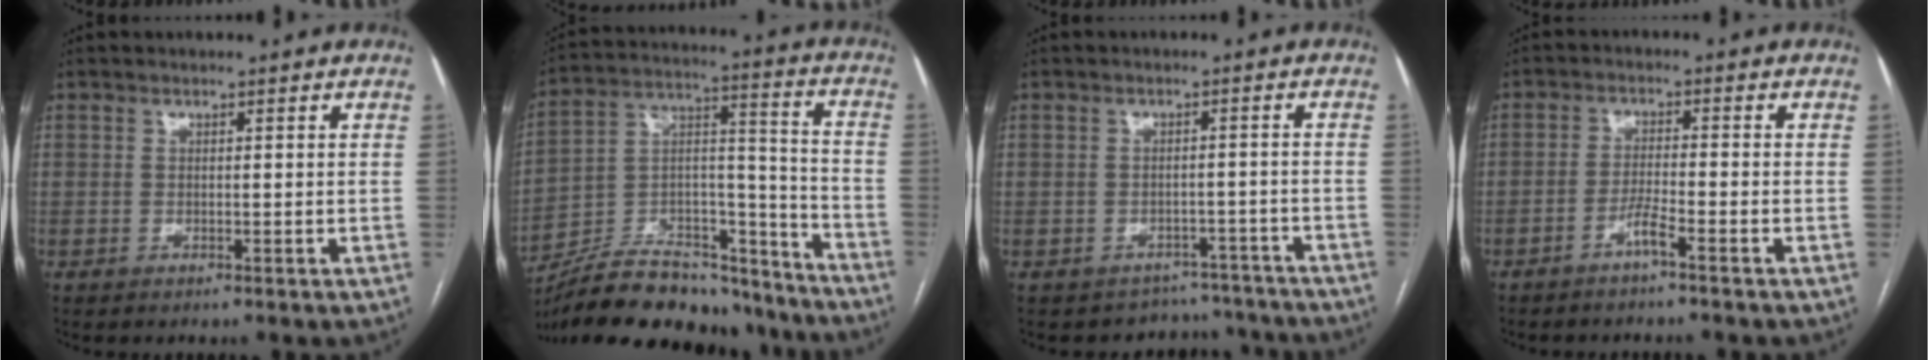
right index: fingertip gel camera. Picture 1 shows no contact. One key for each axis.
{"total": 25.3, "fx": -22.3, "fy": 7.9, "fz": 9.1, "tx": -0.152, "ty": 0.025, "tz": -0.346}
{"total": 7.4, "fx": -6.3, "fy": 3.5, "fz": -1.2, "tx": 0.032, "ty": 0.039, "tz": -0.066}
{"total": 2.9, "fx": -2.0, "fy": -0.5, "fz": 2.0, "tx": -0.043, "ty": 0.000, "tz": -0.040}